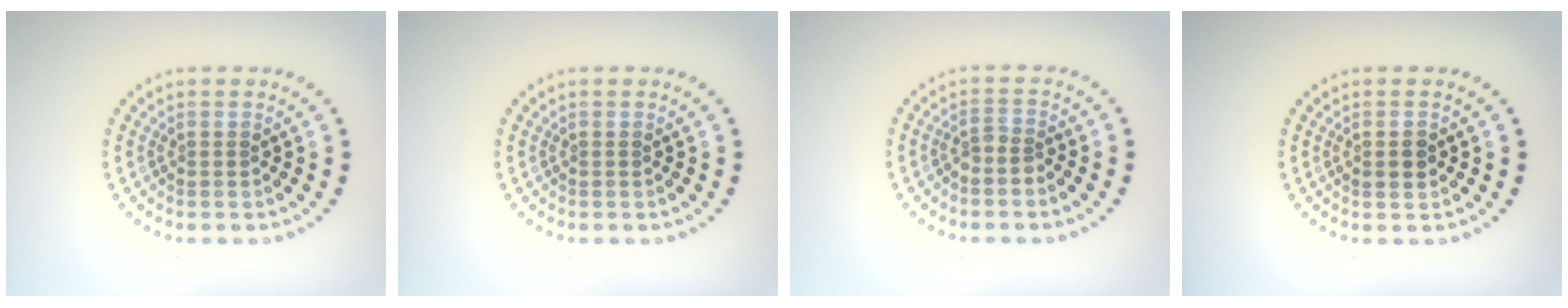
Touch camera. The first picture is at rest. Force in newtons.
{"total": 0.0}
{"total": 1.5, "press": 1.1, "slide": 1.0}
{"total": 1.2, "press": 1.2, "slide": 0.1}